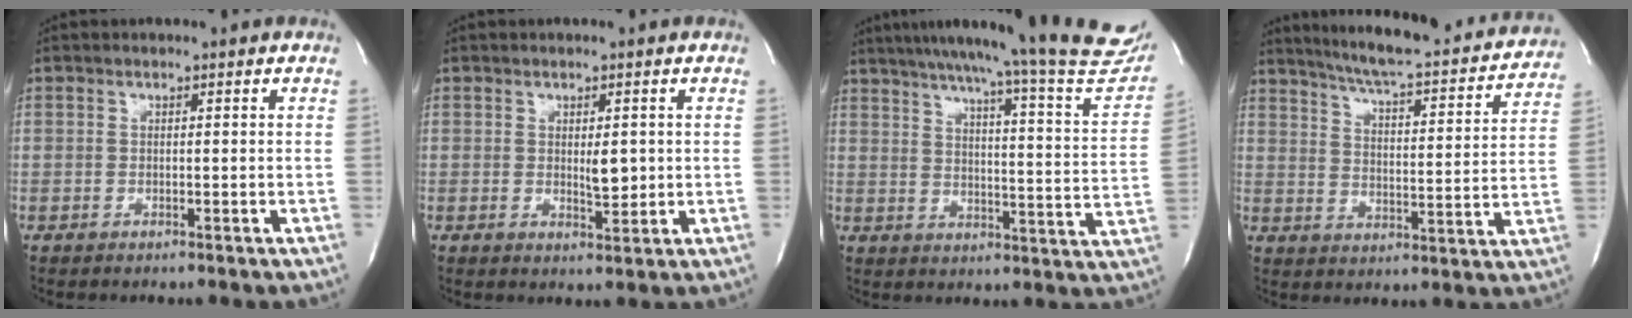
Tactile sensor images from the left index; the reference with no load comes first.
{"total": 2.8, "force": [0.3, 1.0, 2.6], "torque": [-0.043, -0.006, 0.008]}
{"total": 25.3, "force": [22.2, 0.4, 12.1], "torque": [-0.176, -0.072, 0.273]}
{"total": 22.9, "force": [20.7, 2.9, 9.3], "torque": [-0.142, -0.030, 0.266]}